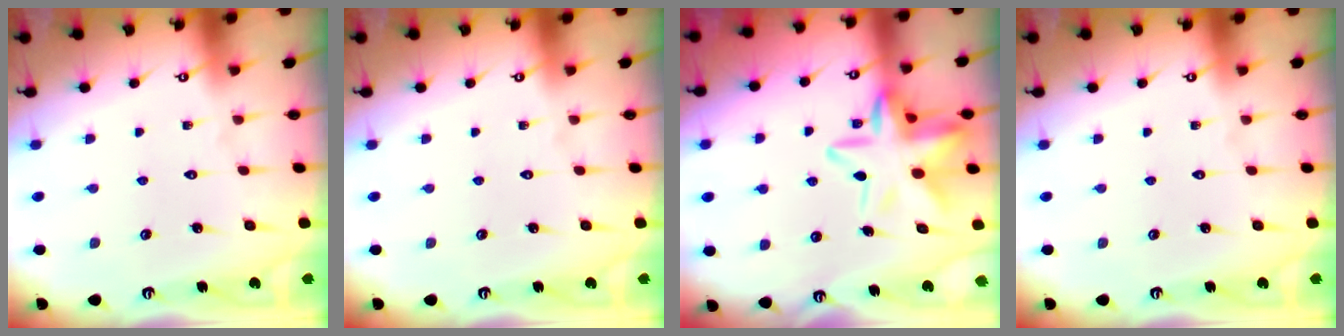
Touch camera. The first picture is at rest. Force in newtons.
{"total": 0.0}
{"total": 14.3, "press": 14.2, "slide": 1.6}
{"total": 0.0}